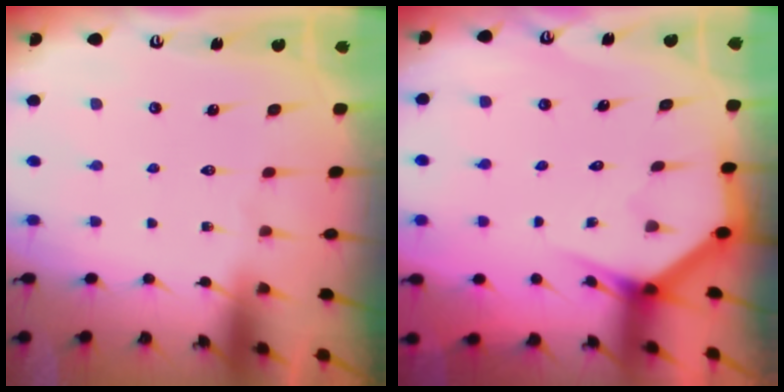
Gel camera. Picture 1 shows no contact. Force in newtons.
{"total": 3.3, "press": 3.3, "slide": 0.3}